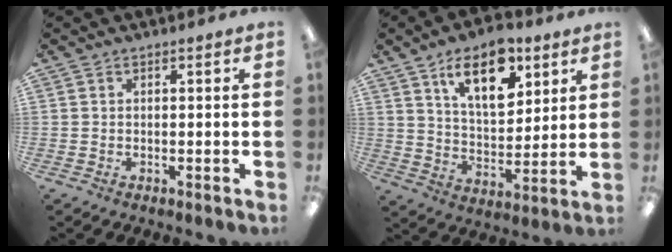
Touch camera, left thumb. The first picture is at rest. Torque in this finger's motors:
{"motor_torque": [0.30, 0.47, 1.65, -1.12, 0.04]}